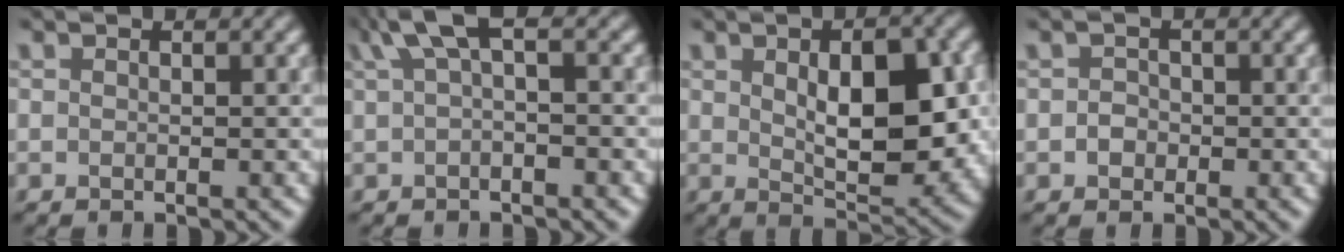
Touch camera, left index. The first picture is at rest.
{"total": 2.8, "force": [0.9, 0.6, 2.6], "torque": [-0.039, 0.012, 0.018]}
{"total": 8.4, "force": [0.6, 3.9, 7.4], "torque": [-0.108, 0.001, 0.021]}
{"total": 1.0, "force": [-0.3, 0.9, 0.3], "torque": [0.000, 0.006, -0.006]}